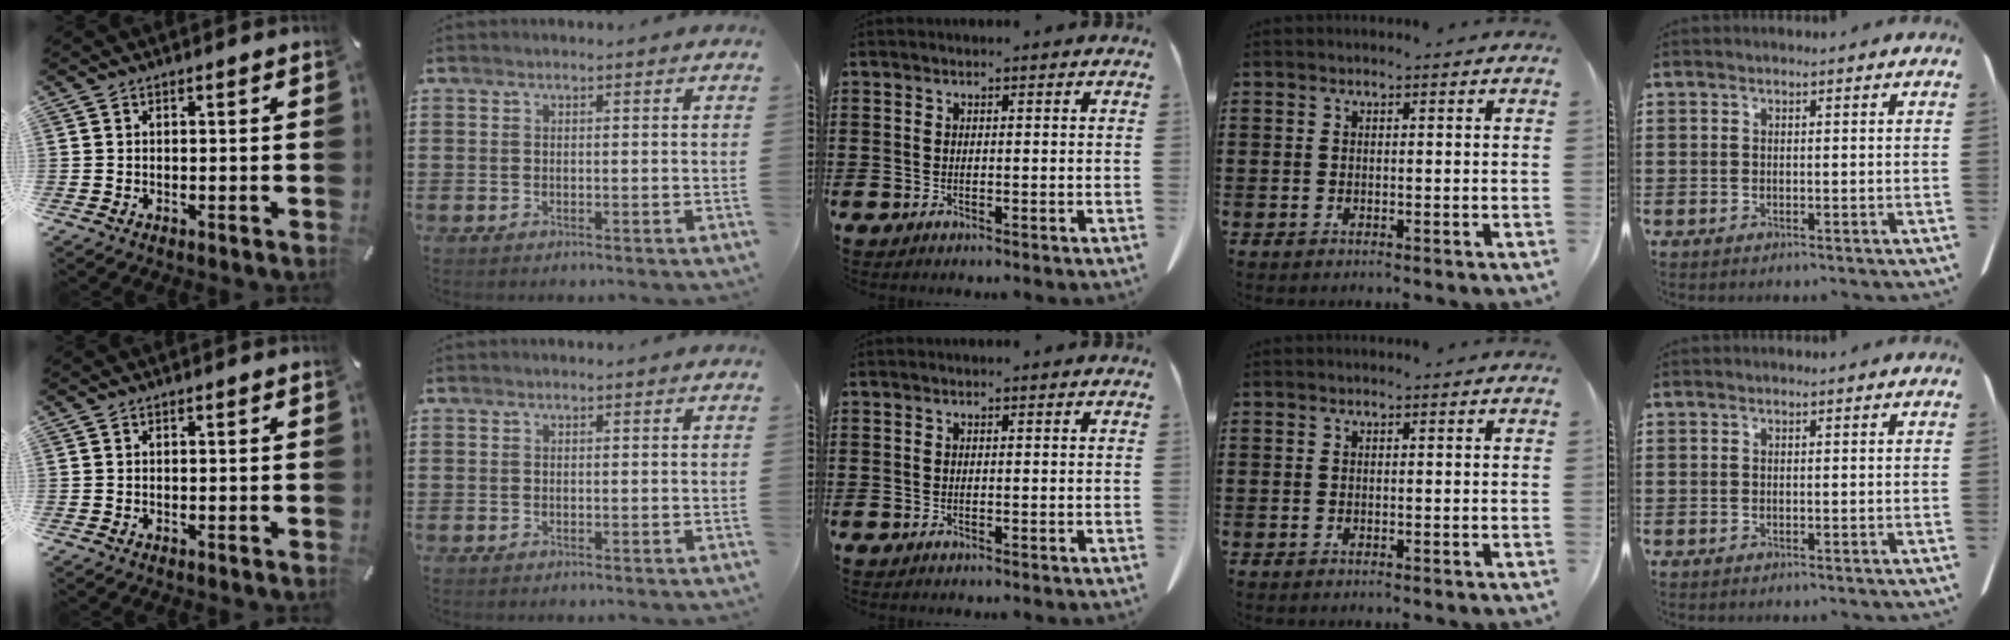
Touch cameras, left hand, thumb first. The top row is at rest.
{}